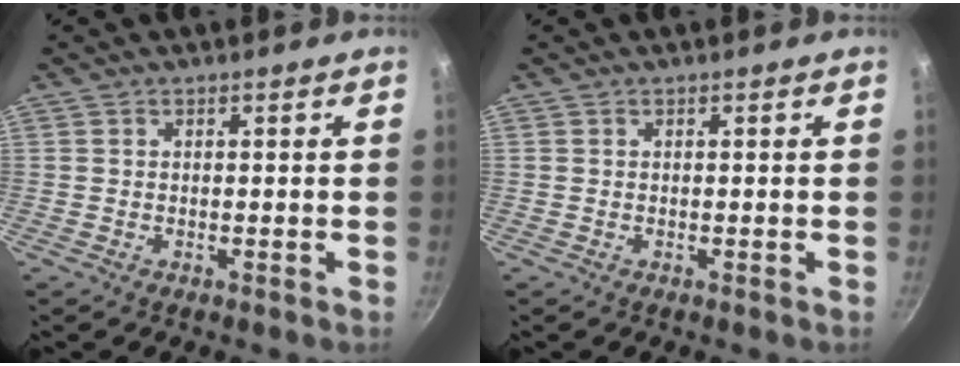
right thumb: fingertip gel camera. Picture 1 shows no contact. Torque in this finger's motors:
{"motor_torque": [0.00, 0.00, -0.13, 0.13, 0.00]}